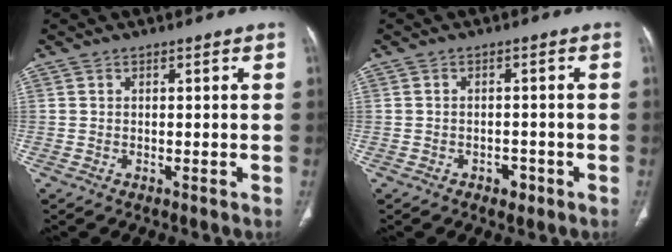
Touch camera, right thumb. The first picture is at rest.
{"total": 2.1, "force": [-1.3, 1.4, 0.9], "torque": [-0.004, 0.008, -0.013]}